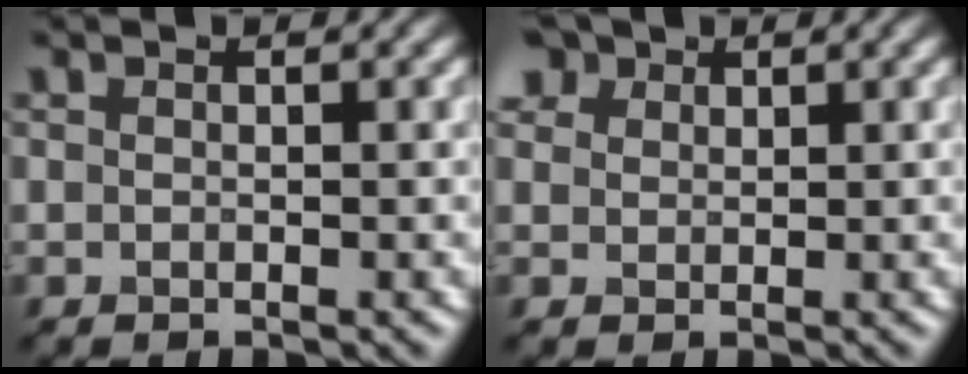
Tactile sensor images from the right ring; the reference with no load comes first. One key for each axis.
{"total": 4.5, "fx": 2.8, "fy": 3.0, "fz": 1.9, "tx": -0.064, "ty": 0.011, "tz": 0.049}